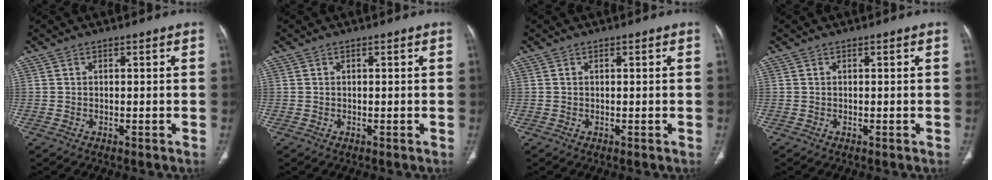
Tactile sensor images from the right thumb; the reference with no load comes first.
{"total": 0.0}
{"total": 0.0}
{"total": 0.0}